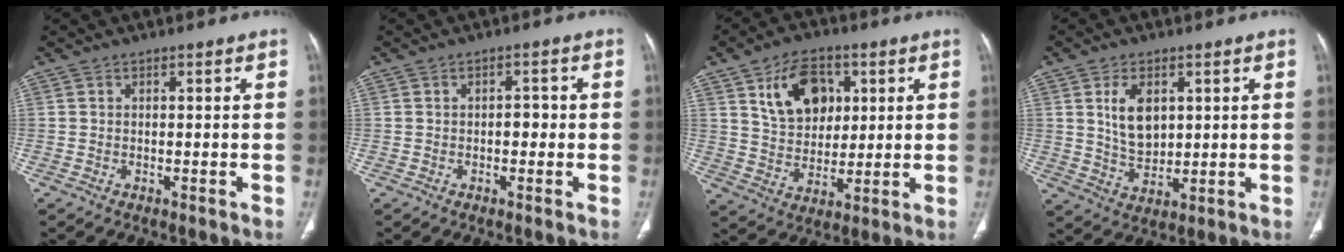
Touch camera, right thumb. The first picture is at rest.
{"total": 2.1, "force": [-0.3, 1.4, 1.6], "torque": [-0.009, 0.005, -0.010]}
{"total": 12.8, "force": [4.8, 8.8, 8.0], "torque": [-0.097, -0.014, 0.091]}
{"total": 8.1, "force": [2.4, 5.0, 5.8], "torque": [-0.086, -0.015, 0.055]}